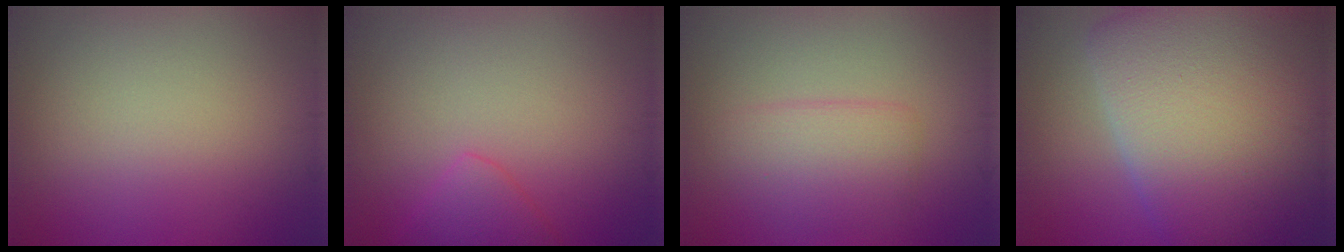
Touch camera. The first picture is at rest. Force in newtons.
{"total": 2.7, "press": 2.7, "slide": 0.2}
{"total": 3.0, "press": 3.0, "slide": 0.1}
{"total": 17.0, "press": 17.0, "slide": 0.7}